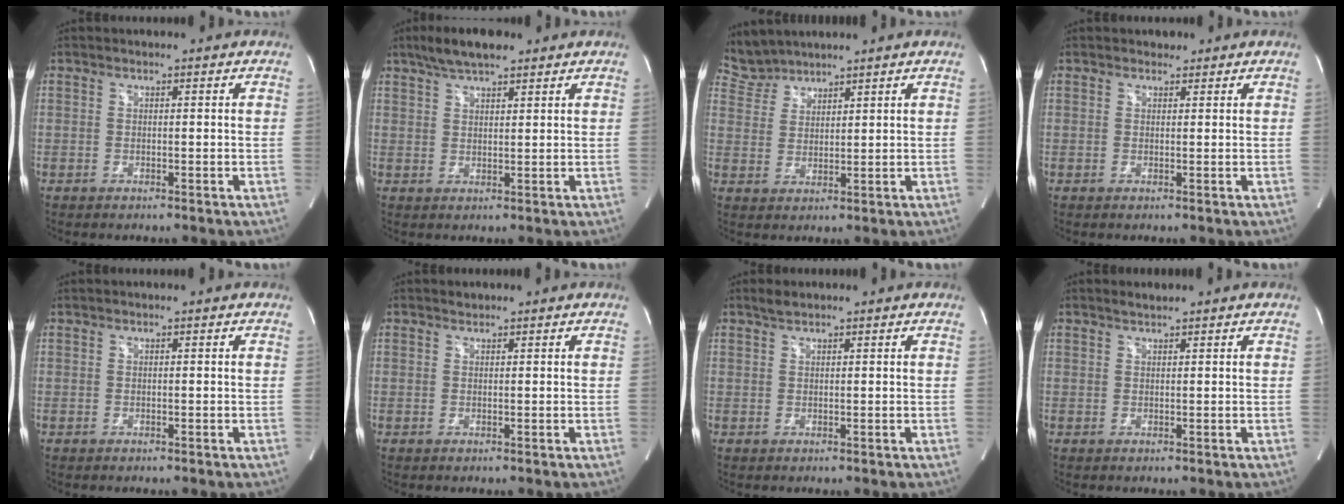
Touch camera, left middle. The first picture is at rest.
{"total": 6.2, "force": [4.7, 1.6, 3.7], "torque": [-0.078, 0.015, 0.085]}
{"total": 4.2, "force": [4.1, 0.6, -0.7], "torque": [0.004, 0.014, 0.091]}
{"total": 1.1, "force": [0.9, 0.6, 0.0], "torque": [-0.001, 0.002, 0.010]}
{"total": 0.0}
{"total": 0.6, "force": [0.6, 0.1, 0.0], "torque": [-0.010, 0.002, 0.012]}
{"total": 1.4, "force": [1.3, 0.3, 0.5], "torque": [-0.017, 0.005, 0.027]}
{"total": 1.0, "force": [1.0, 0.0, 0.3], "torque": [-0.013, 0.004, 0.022]}